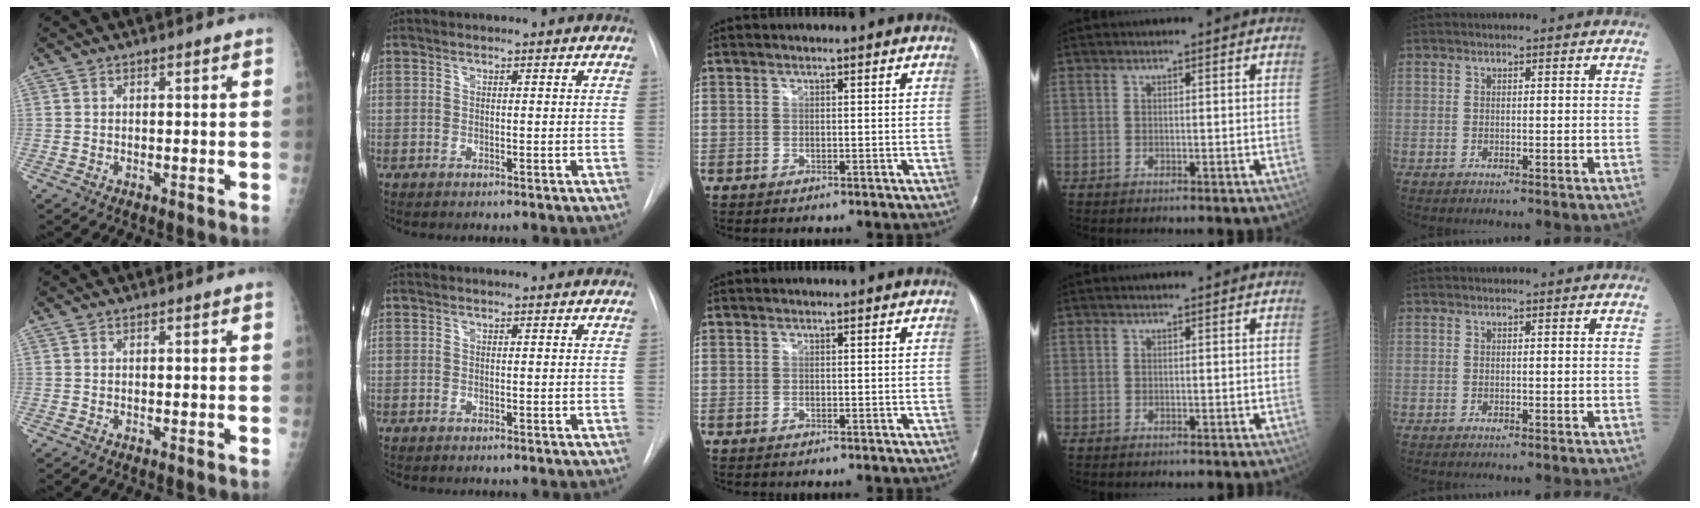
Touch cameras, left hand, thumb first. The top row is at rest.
{}